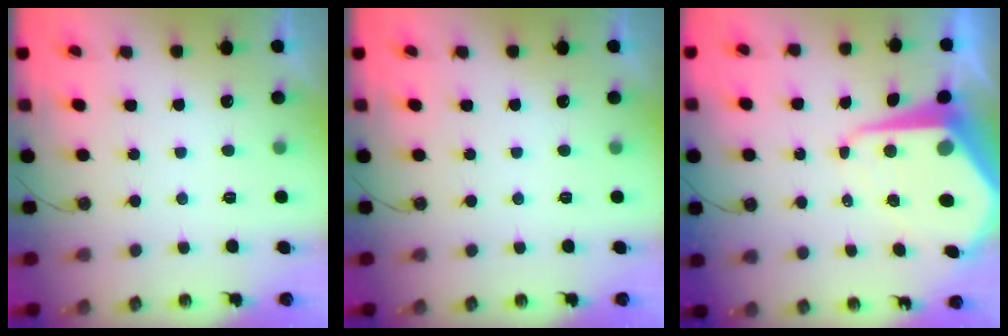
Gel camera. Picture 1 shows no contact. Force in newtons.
{"total": 0.0}
{"total": 14.1, "press": 14.1, "slide": 1.2}